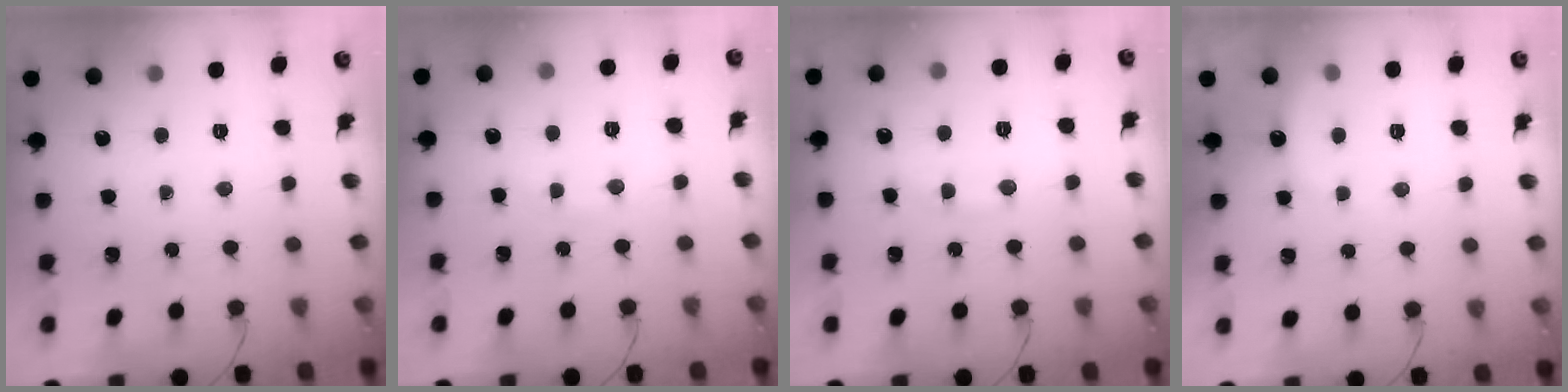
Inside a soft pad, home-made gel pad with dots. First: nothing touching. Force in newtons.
{"total": 3.1, "press": 3.0, "slide": 0.8}
{"total": 7.8, "press": 7.7, "slide": 1.5}
{"total": 4.0, "press": 3.9, "slide": 1.1}